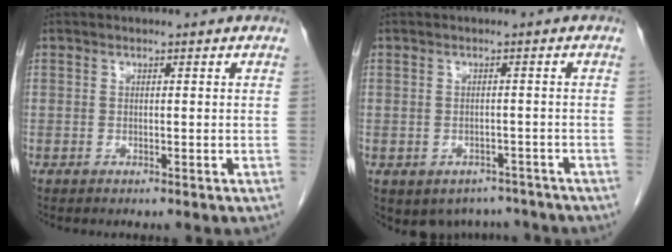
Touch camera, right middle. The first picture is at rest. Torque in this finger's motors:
{"motor_torque": [0.01, -0.01, 0.02, 0.03]}